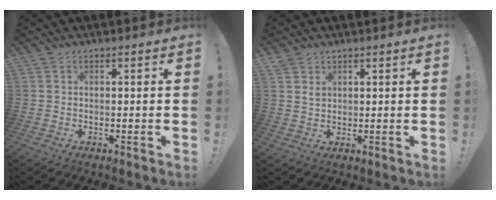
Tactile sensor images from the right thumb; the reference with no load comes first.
{"total": 2.3, "force": [1.7, 1.4, 0.7], "torque": [-0.004, -0.012, 0.030]}